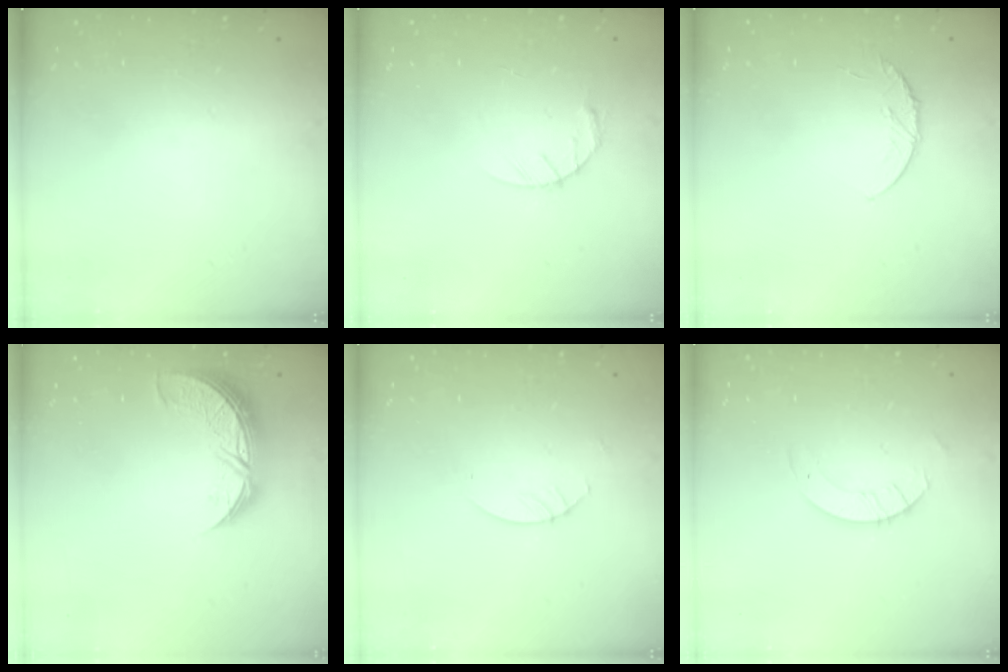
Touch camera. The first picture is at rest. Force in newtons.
{"total": 3.0, "press": 3.0, "slide": 0.5}
{"total": 5.7, "press": 5.7, "slide": 0.7}
{"total": 10.3, "press": 10.3, "slide": 0.7}
{"total": 2.4, "press": 2.4, "slide": 0.2}
{"total": 3.6, "press": 3.6, "slide": 0.4}